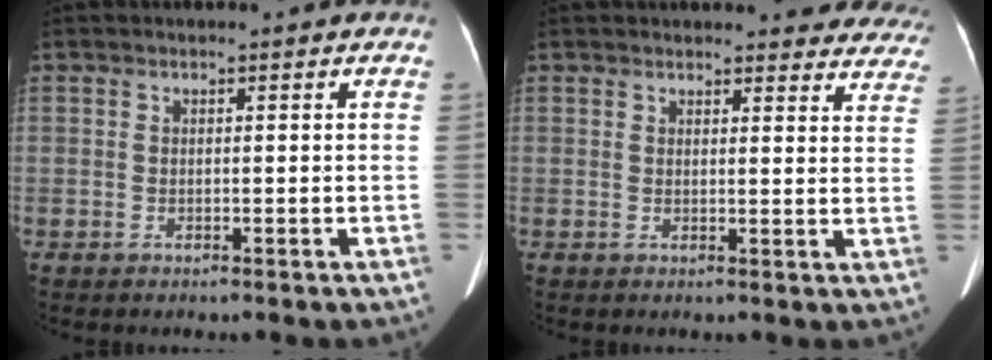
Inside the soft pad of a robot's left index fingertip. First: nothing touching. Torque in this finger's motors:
{"motor_torque": [0.03, -0.08, 0.01, 0.02]}